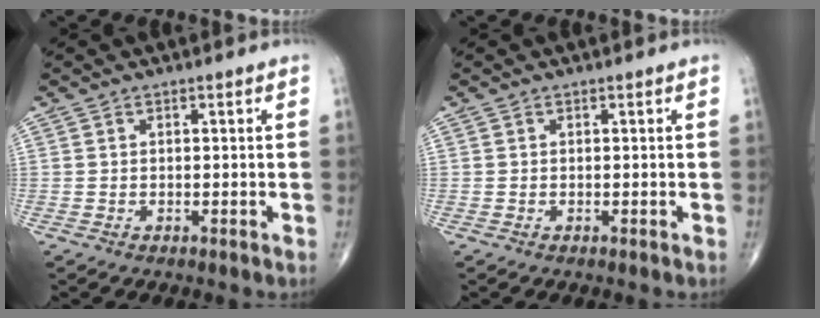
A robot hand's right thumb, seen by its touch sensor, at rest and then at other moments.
{"total": 0.0}